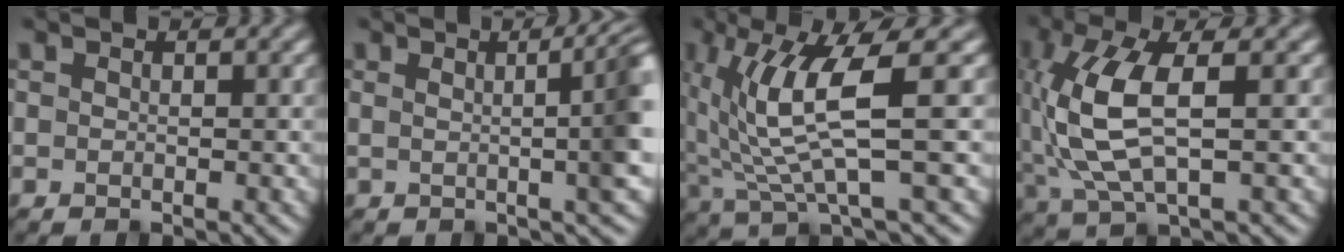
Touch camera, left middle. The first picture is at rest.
{"total": 8.2, "force": [1.4, 2.9, 7.5], "torque": [-0.031, 0.033, -0.001]}
{"total": 6.9, "force": [1.2, 1.4, 6.6], "torque": [-0.143, -0.010, 0.027]}
{"total": 7.6, "force": [0.3, 3.2, 6.9], "torque": [-0.169, 0.002, 0.008]}